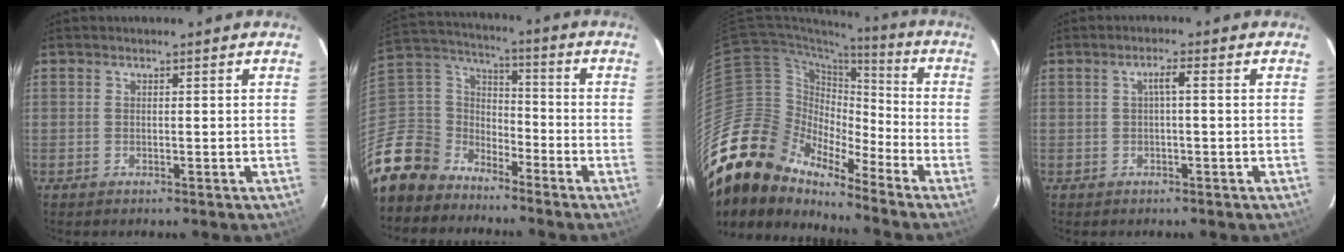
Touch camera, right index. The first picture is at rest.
{"total": 12.9, "force": [-10.1, 7.9, 1.7], "torque": [-0.086, 0.044, -0.203]}
{"total": 19.9, "force": [-16.2, 8.7, 7.7], "torque": [-0.151, -0.011, -0.310]}
{"total": 1.9, "force": [0.1, -0.2, 1.9], "torque": [-0.036, 0.006, 0.002]}